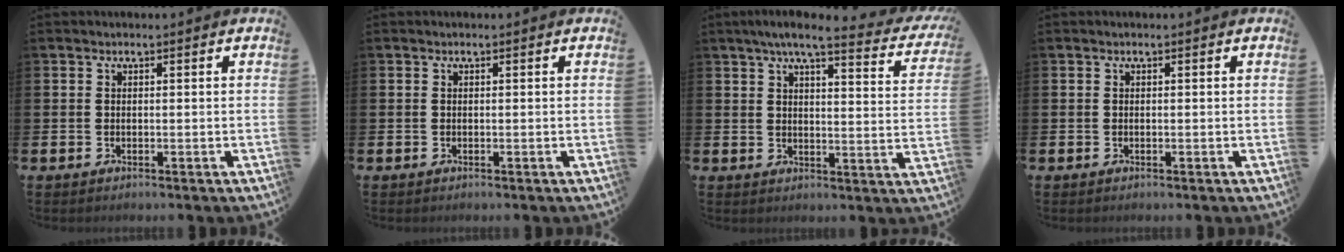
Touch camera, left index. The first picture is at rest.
{"total": 0.0}
{"total": 5.9, "force": [4.9, 0.6, 3.3], "torque": [-0.072, -0.025, 0.079]}
{"total": 0.0}